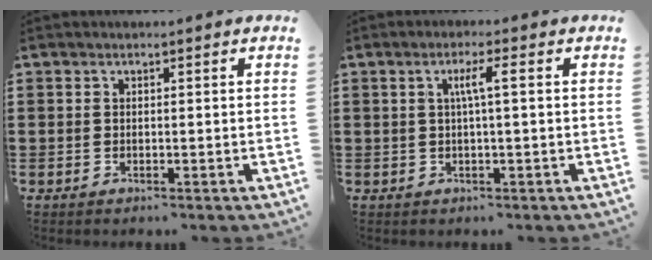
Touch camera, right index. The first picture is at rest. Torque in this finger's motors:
{"motor_torque": [0.77, -0.25, 0.22, 0.09]}